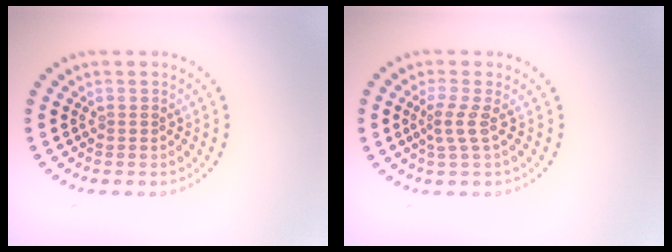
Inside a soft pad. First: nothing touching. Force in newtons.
{"total": 2.0, "press": 1.3, "slide": 1.5}